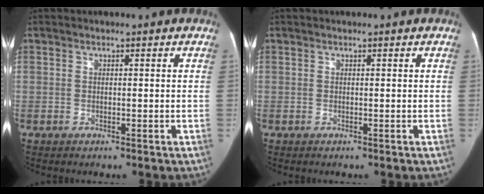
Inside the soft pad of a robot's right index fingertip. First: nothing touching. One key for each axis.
{"total": 0.0}